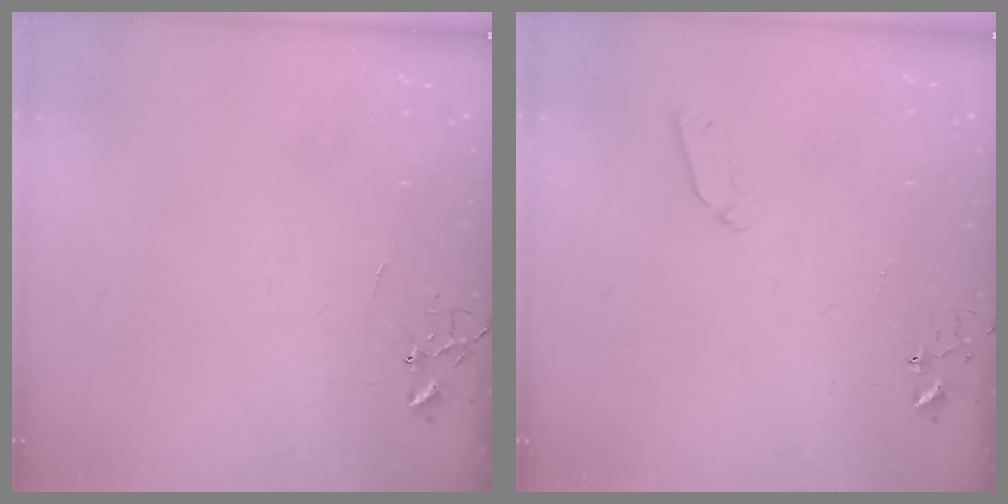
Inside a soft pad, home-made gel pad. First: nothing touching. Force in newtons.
{"total": 5.3, "press": 5.3, "slide": 0.6}